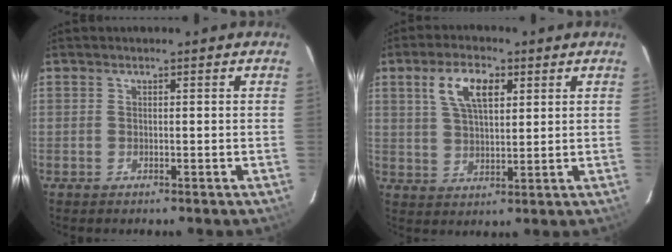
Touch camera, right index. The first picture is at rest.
{"total": 8.1, "force": [3.5, 3.7, 6.3], "torque": [-0.120, 0.015, 0.066]}